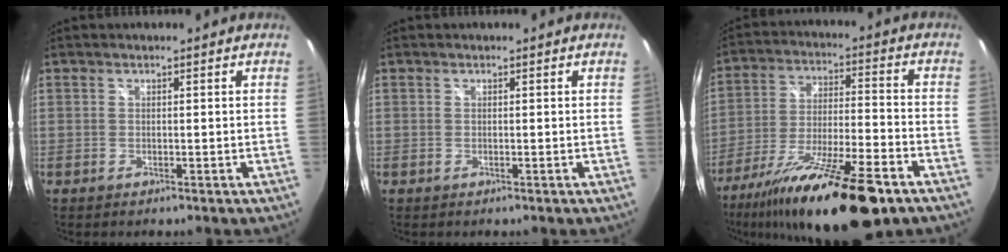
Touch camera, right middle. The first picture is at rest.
{"total": 0.0}
{"total": 23.0, "force": [-16.0, 4.4, 16.0], "torque": [-0.294, -0.045, -0.262]}